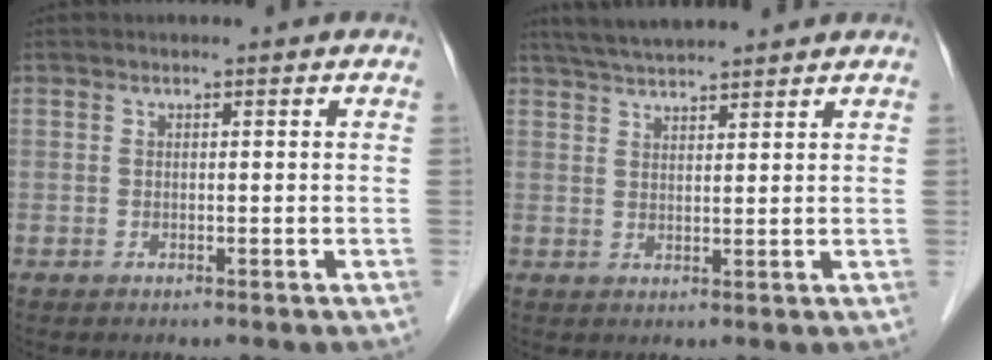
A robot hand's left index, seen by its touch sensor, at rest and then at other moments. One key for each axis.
{"total": 7.1, "fx": 6.4, "fy": 0.4, "fz": 3.0, "tx": -0.054, "ty": 0.031, "tz": 0.109}